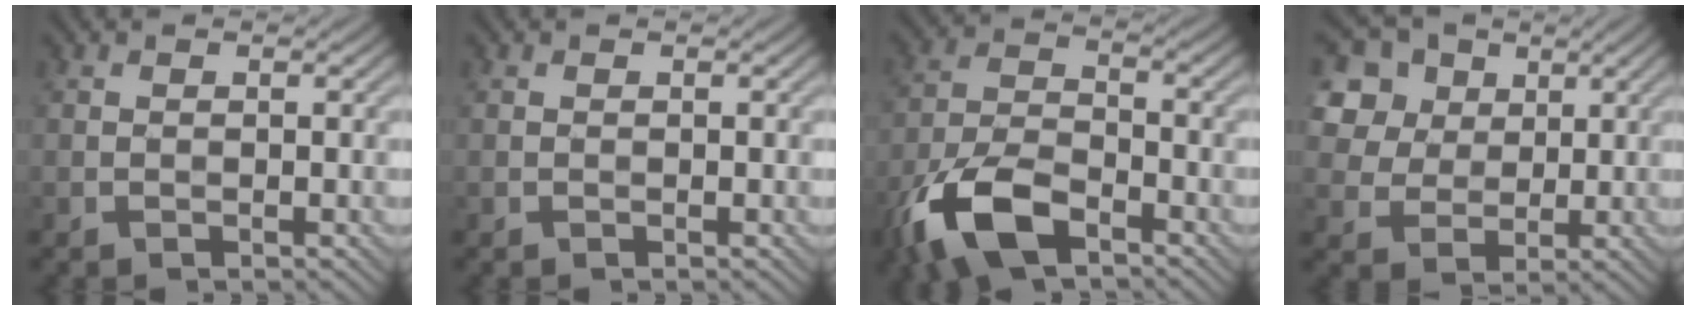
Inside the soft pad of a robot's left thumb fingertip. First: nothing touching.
{"total": 0.0}
{"total": 10.8, "force": [-6.7, 4.6, 7.1], "torque": [-0.159, -0.009, -0.144]}
{"total": 10.8, "force": [5.1, 8.2, 4.9], "torque": [-0.150, 0.024, 0.101]}